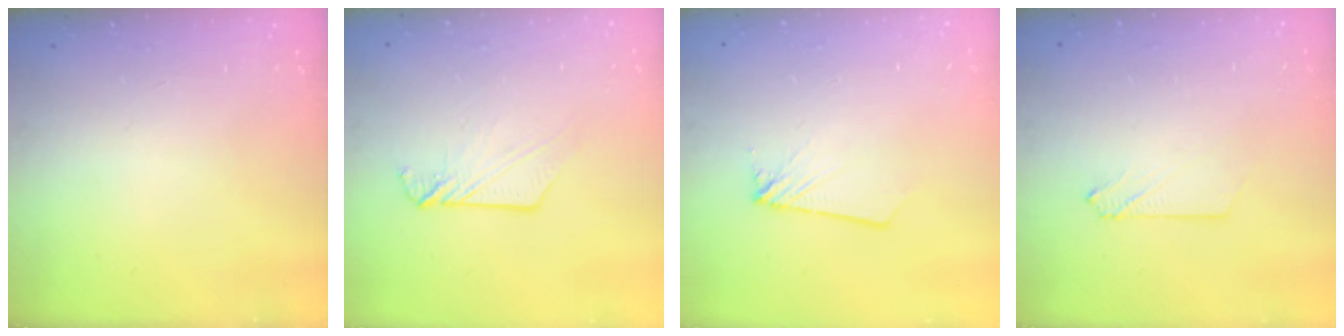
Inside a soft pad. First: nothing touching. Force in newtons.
{"total": 6.9, "press": 6.9, "slide": 0.2}
{"total": 2.0, "press": 2.0, "slide": 0.2}
{"total": 2.6, "press": 2.6, "slide": 0.3}